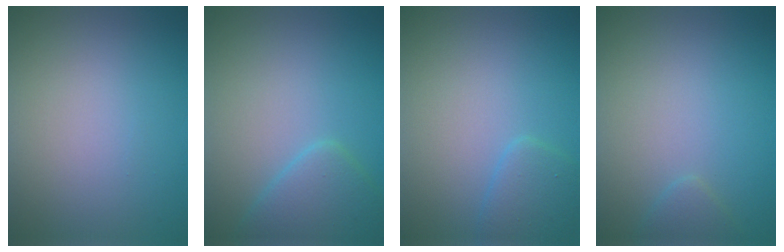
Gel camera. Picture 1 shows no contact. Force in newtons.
{"total": 3.4, "press": 3.4, "slide": 0.1}
{"total": 1.9, "press": 1.9, "slide": 0.2}
{"total": 1.1, "press": 1.1, "slide": 0.1}